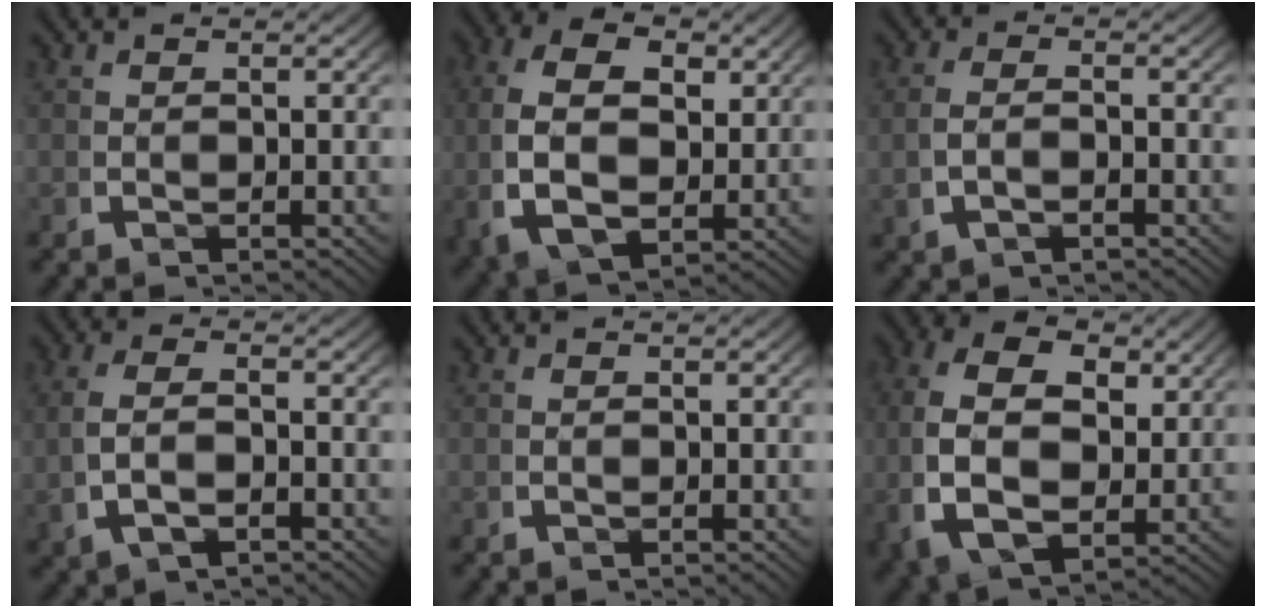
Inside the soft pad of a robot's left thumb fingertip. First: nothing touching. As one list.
[{"total": 9.6, "force": [0.6, 6.3, 7.2], "torque": [-0.169, -0.025, 0.030]}, {"total": 2.0, "force": [-0.4, 0.9, 1.7], "torque": [-0.043, 0.000, -0.004]}, {"total": 4.1, "force": [-0.6, 2.3, 3.4], "torque": [-0.083, -0.005, -0.003]}, {"total": 0.0}, {"total": 10.8, "force": [0.5, 7.2, 8.0], "torque": [-0.191, -0.031, 0.030]}]